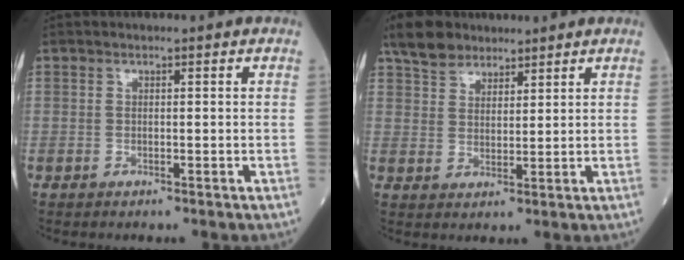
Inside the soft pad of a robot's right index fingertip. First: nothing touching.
{"total": 5.9, "force": [4.7, 3.2, 1.7], "torque": [-0.038, 0.017, 0.092]}